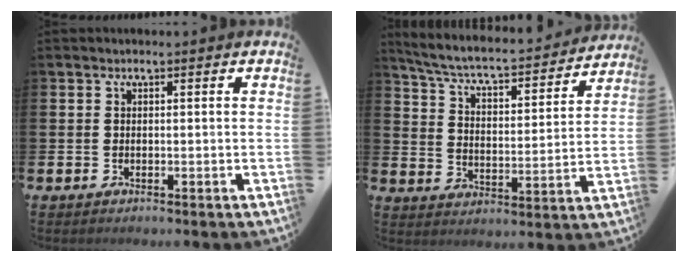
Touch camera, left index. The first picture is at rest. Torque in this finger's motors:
{"motor_torque": [1.07, -1.07, 0.24, 0.05]}